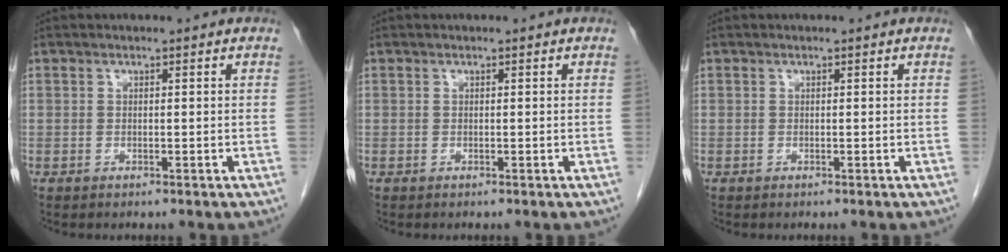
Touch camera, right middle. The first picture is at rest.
{"total": 0.0}
{"total": 0.0}